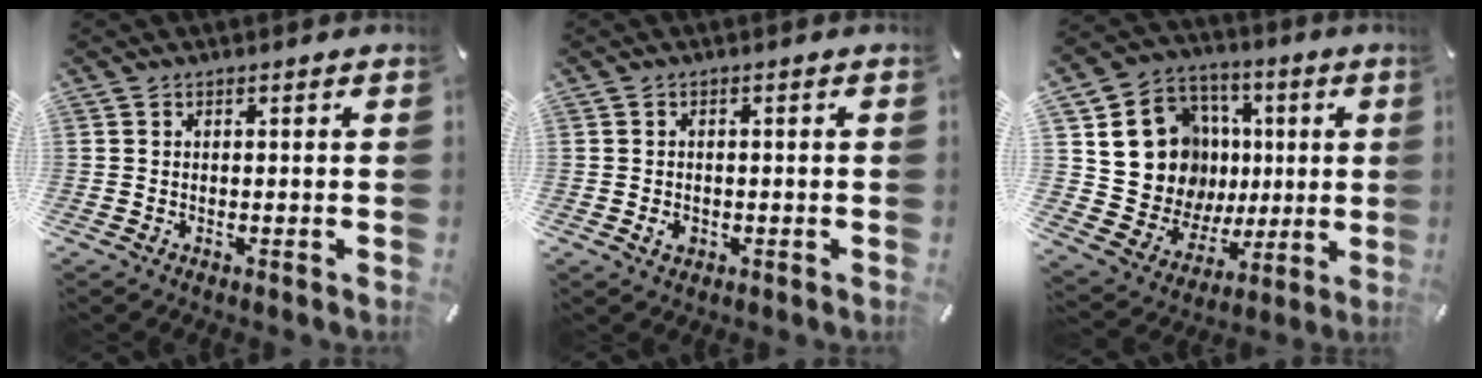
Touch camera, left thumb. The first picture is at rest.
{"total": 2.1, "force": [-0.7, 1.6, 1.1], "torque": [-0.020, 0.003, -0.013]}
{"total": 15.5, "force": [3.5, 14.2, 5.2], "torque": [-0.078, -0.031, 0.091]}